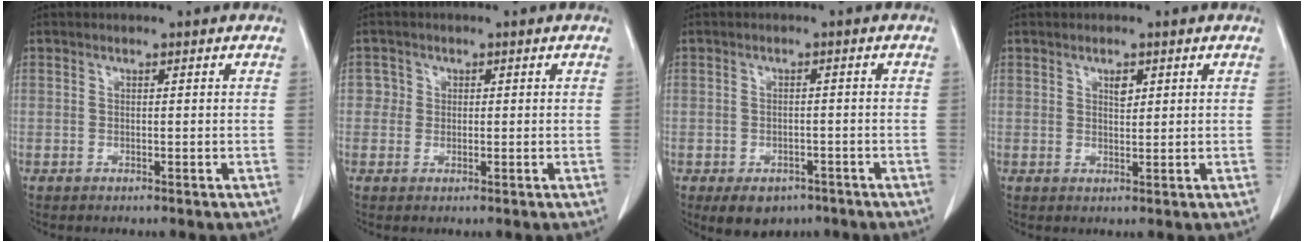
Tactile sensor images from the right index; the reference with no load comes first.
{"total": 1.8, "force": [0.3, 1.8, 0.0], "torque": [0.009, 0.003, 0.001]}
{"total": 5.8, "force": [-3.7, 3.8, 2.2], "torque": [-0.026, 0.002, -0.043]}
{"total": 1.6, "force": [0.8, 0.8, 1.2], "torque": [-0.019, -0.002, 0.015]}